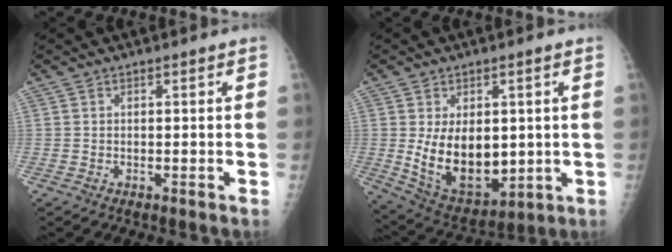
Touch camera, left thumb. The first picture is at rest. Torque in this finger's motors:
{"motor_torque": [0.19, 3.12, 1.33, 0.05, 0.19]}